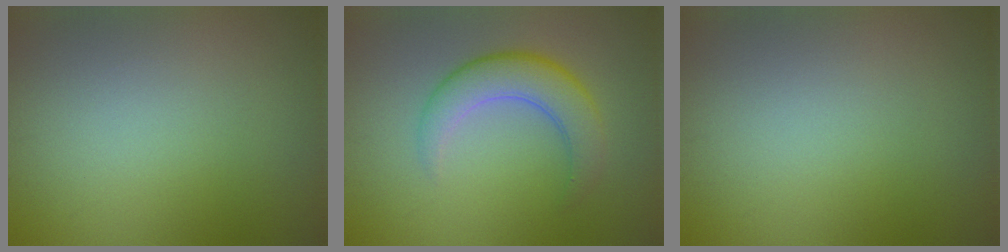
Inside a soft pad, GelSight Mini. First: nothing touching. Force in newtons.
{"total": 4.3, "press": 4.3, "slide": 0.3}
{"total": 0.0}